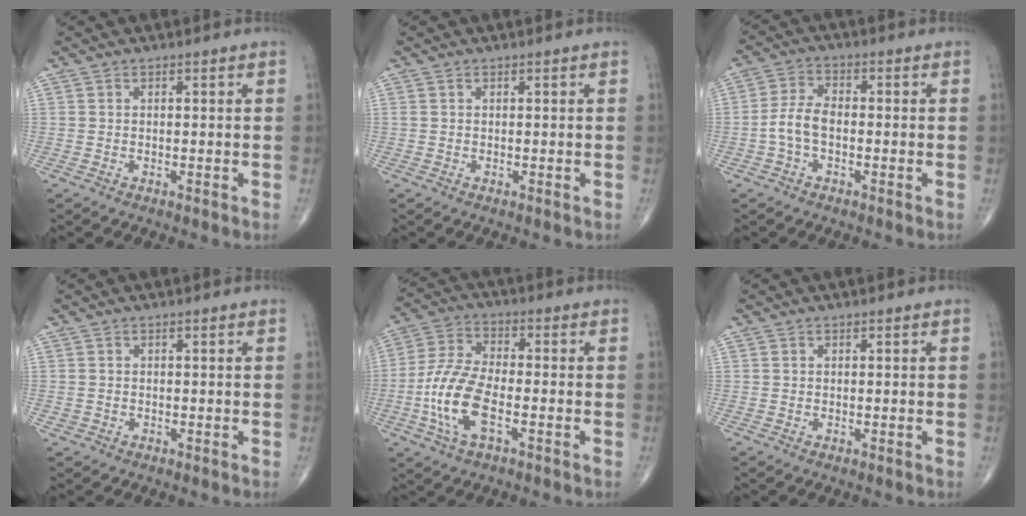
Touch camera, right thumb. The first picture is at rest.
{"total": 0.5, "force": [0.2, 0.2, 0.4], "torque": [-0.012, 0.010, 0.007]}
{"total": 5.4, "force": [-1.3, 3.0, 4.3], "torque": [-0.089, 0.020, -0.032]}
{"total": 0.8, "force": [-0.2, 0.8, 0.1], "torque": [0.001, 0.002, -0.002]}
{"total": 11.8, "force": [-3.5, 5.0, 10.1], "torque": [-0.219, 0.015, -0.072]}
{"total": 0.0}